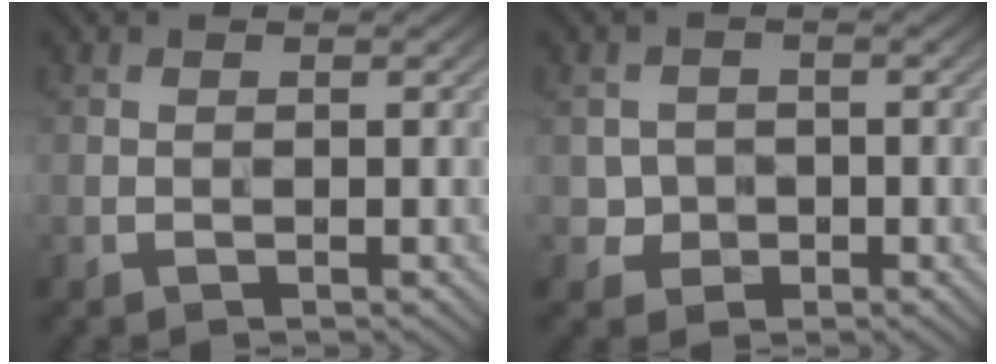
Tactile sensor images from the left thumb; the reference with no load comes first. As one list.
[{"total": 2.1, "force": [-0.5, 2.0, 0.5], "torque": [-0.010, -0.001, -0.011]}]